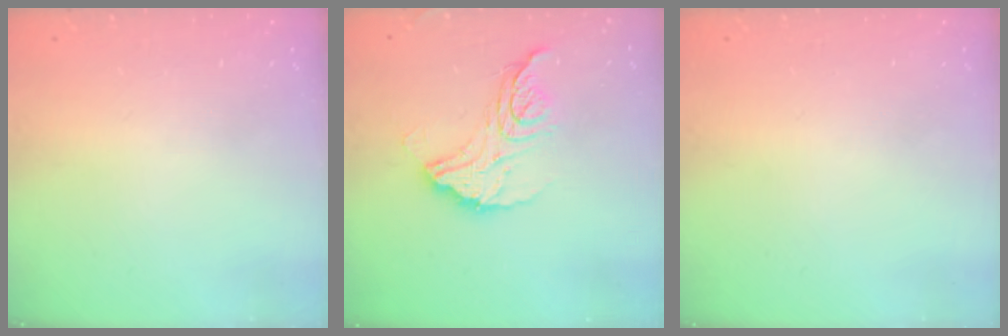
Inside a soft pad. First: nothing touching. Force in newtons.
{"total": 13.8, "press": 13.8, "slide": 1.0}
{"total": 0.0}